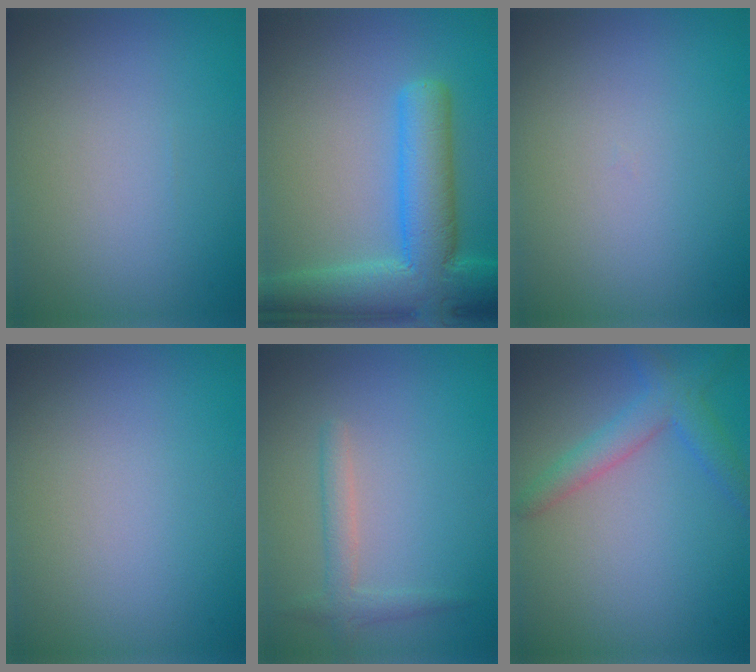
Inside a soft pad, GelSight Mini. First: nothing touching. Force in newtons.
{"total": 8.6, "press": 8.6, "slide": 0.5}
{"total": 0.0}
{"total": 0.0}
{"total": 1.9, "press": 1.9, "slide": 0.0}
{"total": 2.2, "press": 2.2, "slide": 0.2}